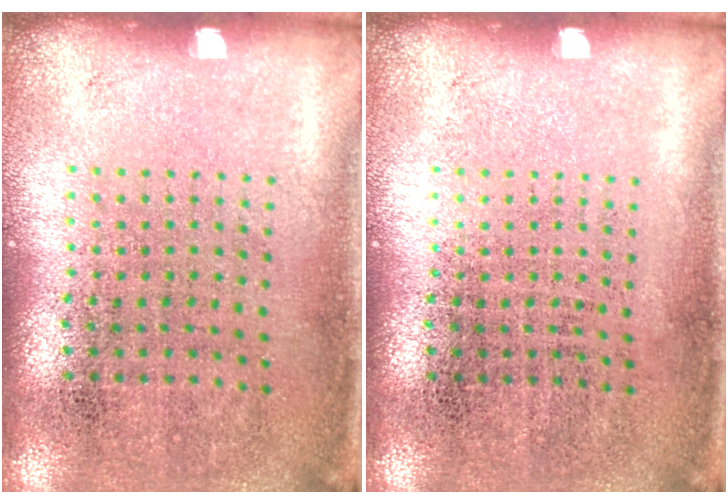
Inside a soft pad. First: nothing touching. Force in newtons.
{"total": 0.0}